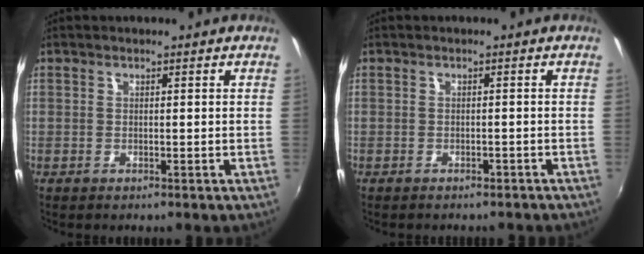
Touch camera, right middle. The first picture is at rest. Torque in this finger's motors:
{"motor_torque": [0.56, -0.74, 0.03, 0.03]}